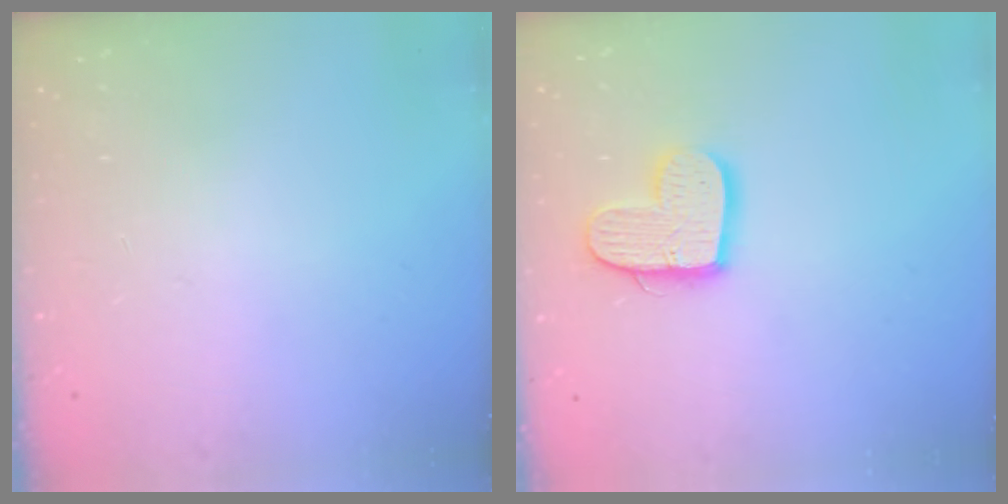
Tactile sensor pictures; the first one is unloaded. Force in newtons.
{"total": 12.6, "press": 12.6, "slide": 0.8}